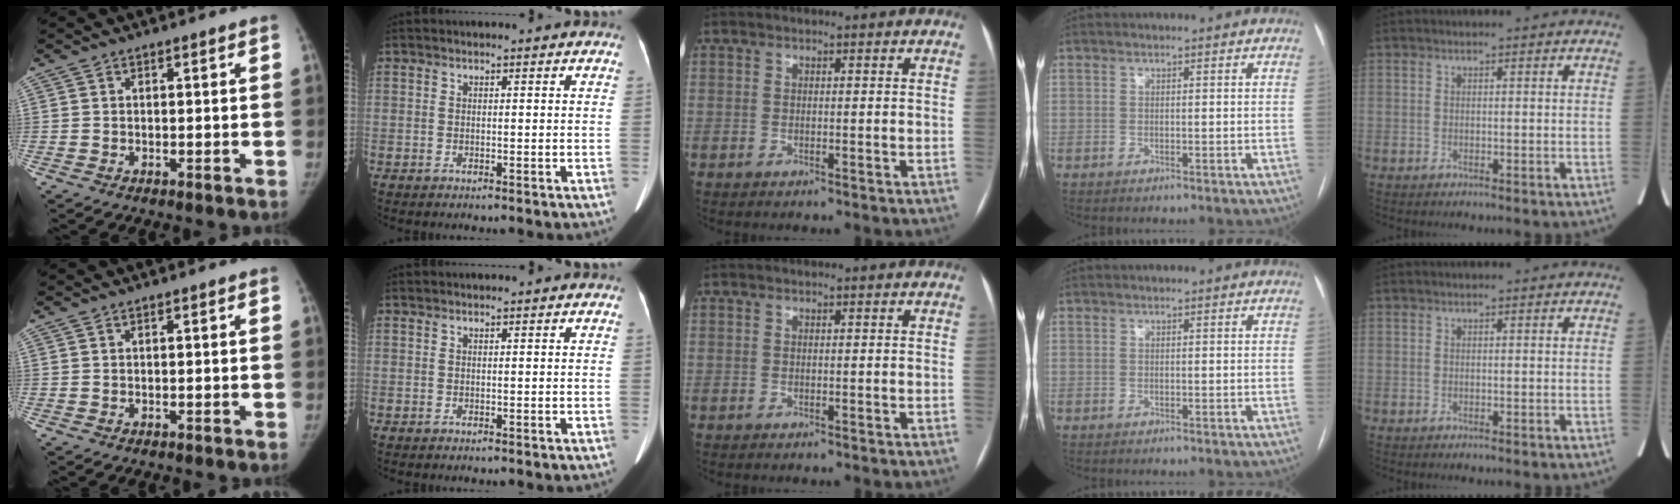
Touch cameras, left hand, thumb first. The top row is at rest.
{}